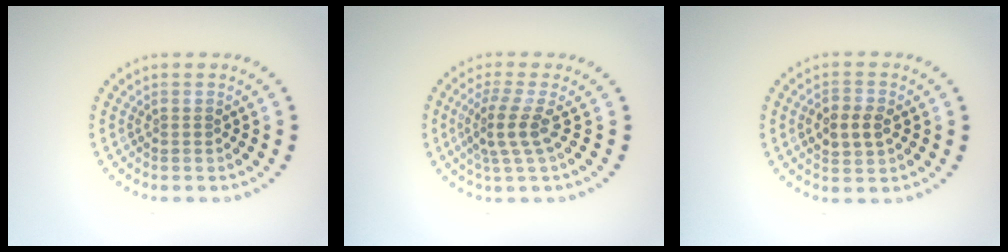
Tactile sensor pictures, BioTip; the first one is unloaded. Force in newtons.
{"total": 2.9, "press": 2.0, "slide": 2.0}
{"total": 2.8, "press": 2.8, "slide": 0.1}